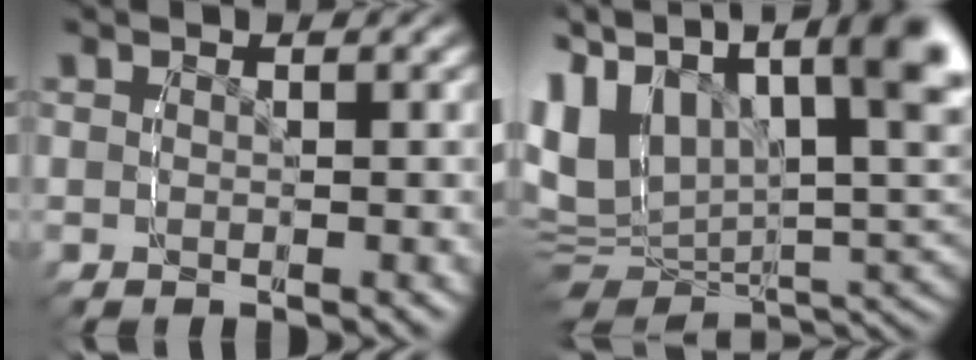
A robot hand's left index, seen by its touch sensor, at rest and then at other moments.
{"total": 17.7, "force": [3.5, 12.9, 11.5], "torque": [-0.191, -0.012, 0.037]}